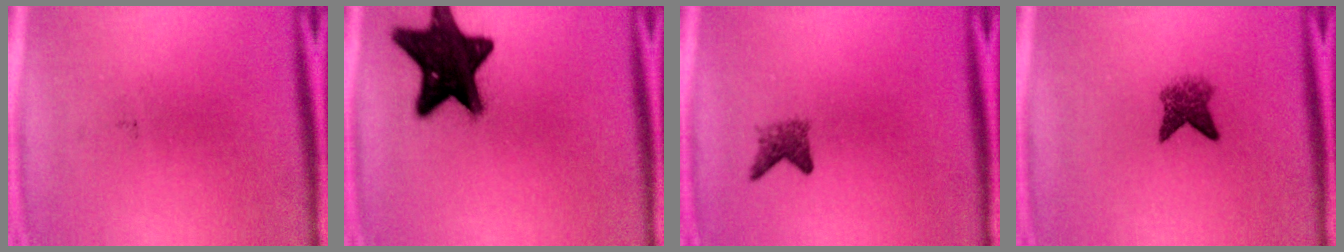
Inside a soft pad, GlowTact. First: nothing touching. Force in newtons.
{"total": 17.7}
{"total": 2.2}
{"total": 3.4}